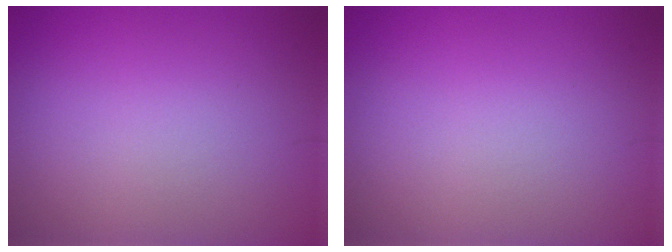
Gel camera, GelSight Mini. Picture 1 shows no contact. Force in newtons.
{"total": 0.0}